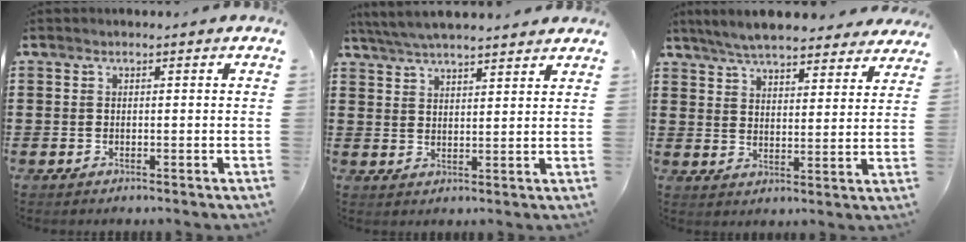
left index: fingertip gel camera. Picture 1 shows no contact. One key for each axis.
{"total": 4.7, "fx": 4.5, "fy": 0.0, "fz": 1.4, "tx": -0.042, "ty": -0.012, "tz": 0.082}
{"total": 6.5, "fx": 6.2, "fy": 0.7, "fz": 1.8, "tx": -0.059, "ty": -0.021, "tz": 0.113}